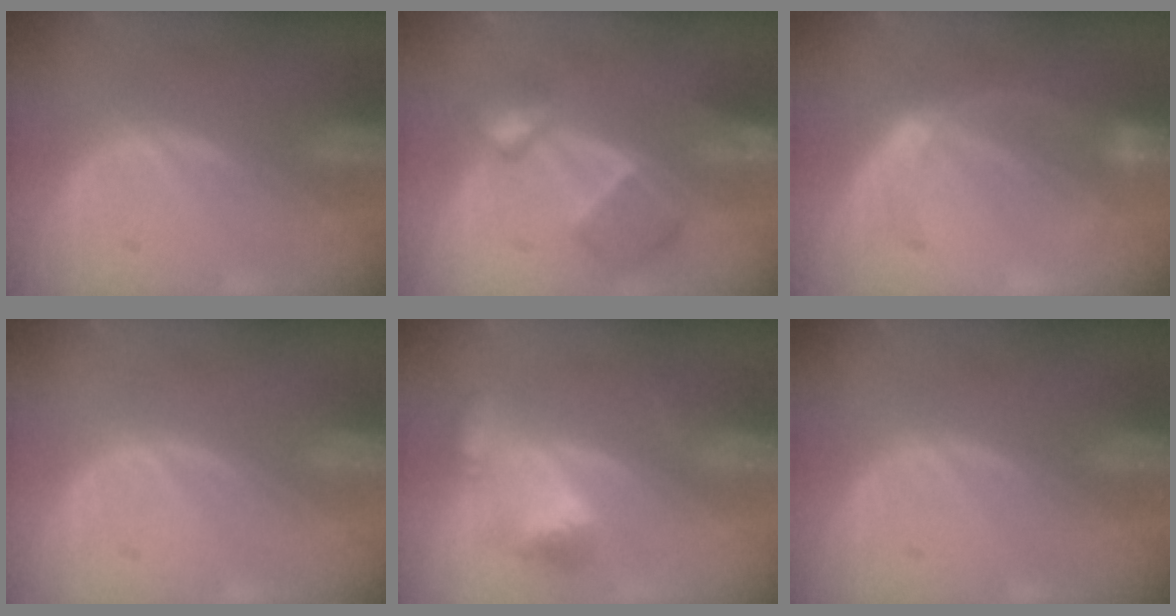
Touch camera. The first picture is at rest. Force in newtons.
{"total": 7.6, "press": 6.7, "slide": 3.6}
{"total": 5.9, "press": 5.4, "slide": 2.4}
{"total": 0.0}
{"total": 5.7, "press": 5.2, "slide": 2.3}
{"total": 0.0}